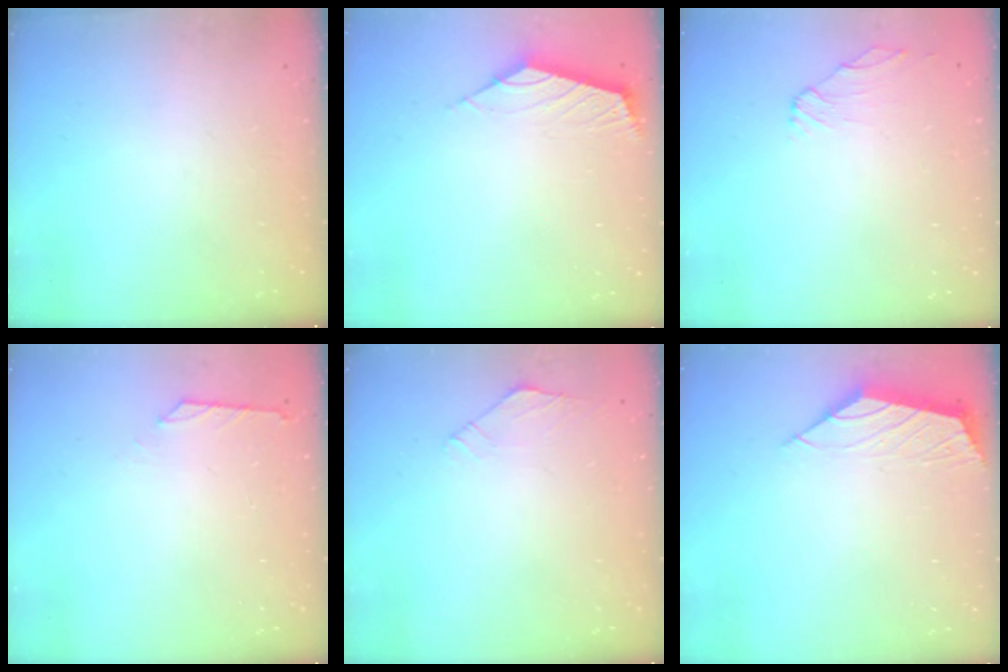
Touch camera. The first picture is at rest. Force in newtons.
{"total": 2.7, "press": 2.6, "slide": 0.7}
{"total": 0.6, "press": 0.5, "slide": 0.3}
{"total": 0.6, "press": 0.5, "slide": 0.4}
{"total": 2.1, "press": 2.1, "slide": 0.5}
{"total": 2.1, "press": 2.0, "slide": 0.5}